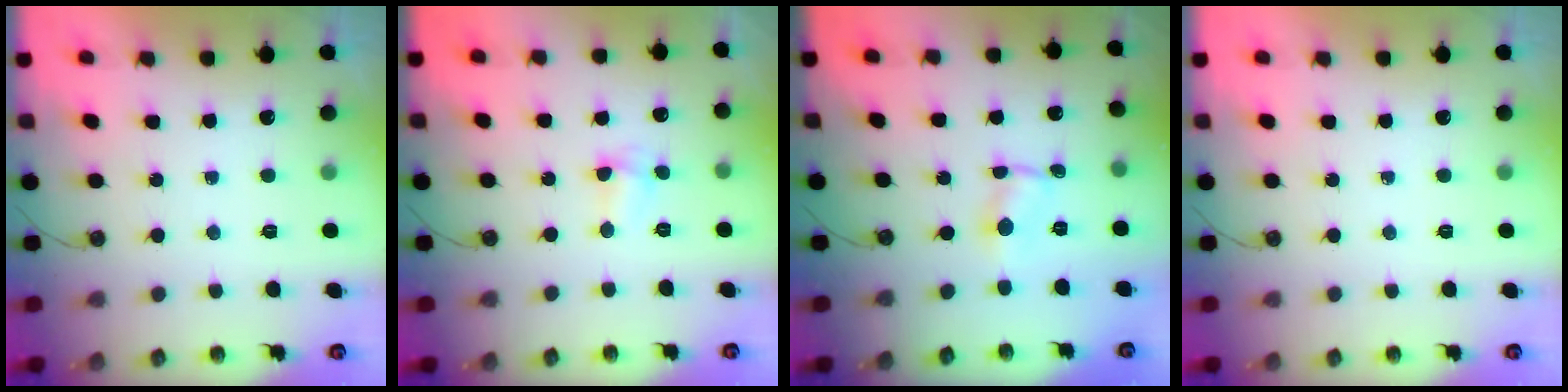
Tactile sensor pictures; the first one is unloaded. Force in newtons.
{"total": 2.6, "press": 2.5, "slide": 0.6}
{"total": 0.9, "press": 0.9, "slide": 0.1}
{"total": 0.0}